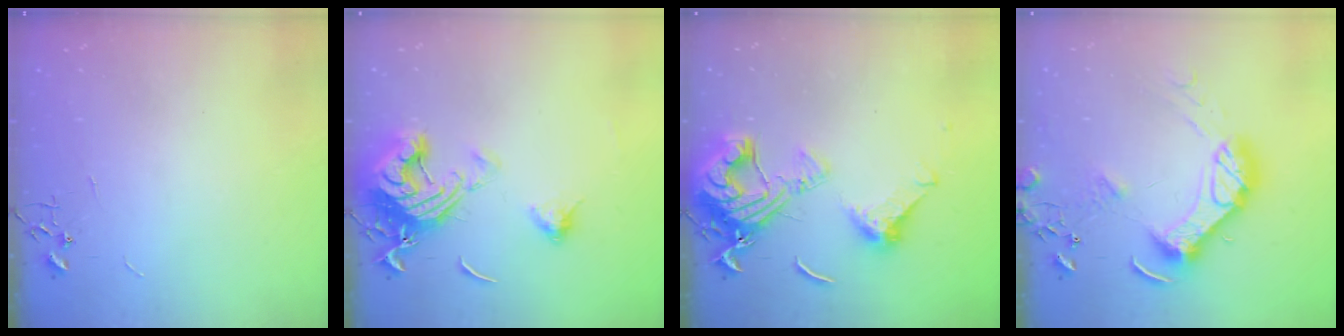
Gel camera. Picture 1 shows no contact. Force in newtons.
{"total": 15.9, "press": 15.8, "slide": 1.7}
{"total": 17.8, "press": 17.7, "slide": 1.9}
{"total": 16.1, "press": 16.0, "slide": 1.9}